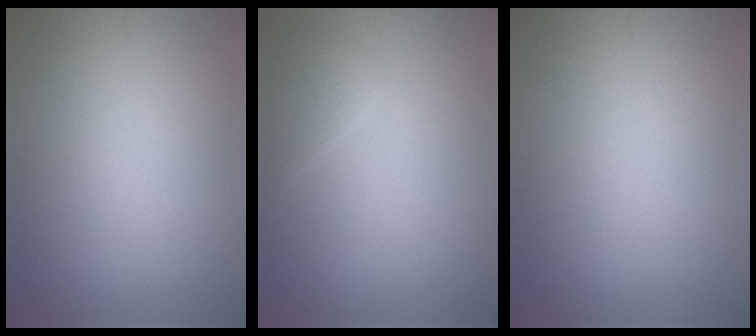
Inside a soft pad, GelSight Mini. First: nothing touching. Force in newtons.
{"total": 1.6, "press": 1.6, "slide": 0.1}
{"total": 0.0}